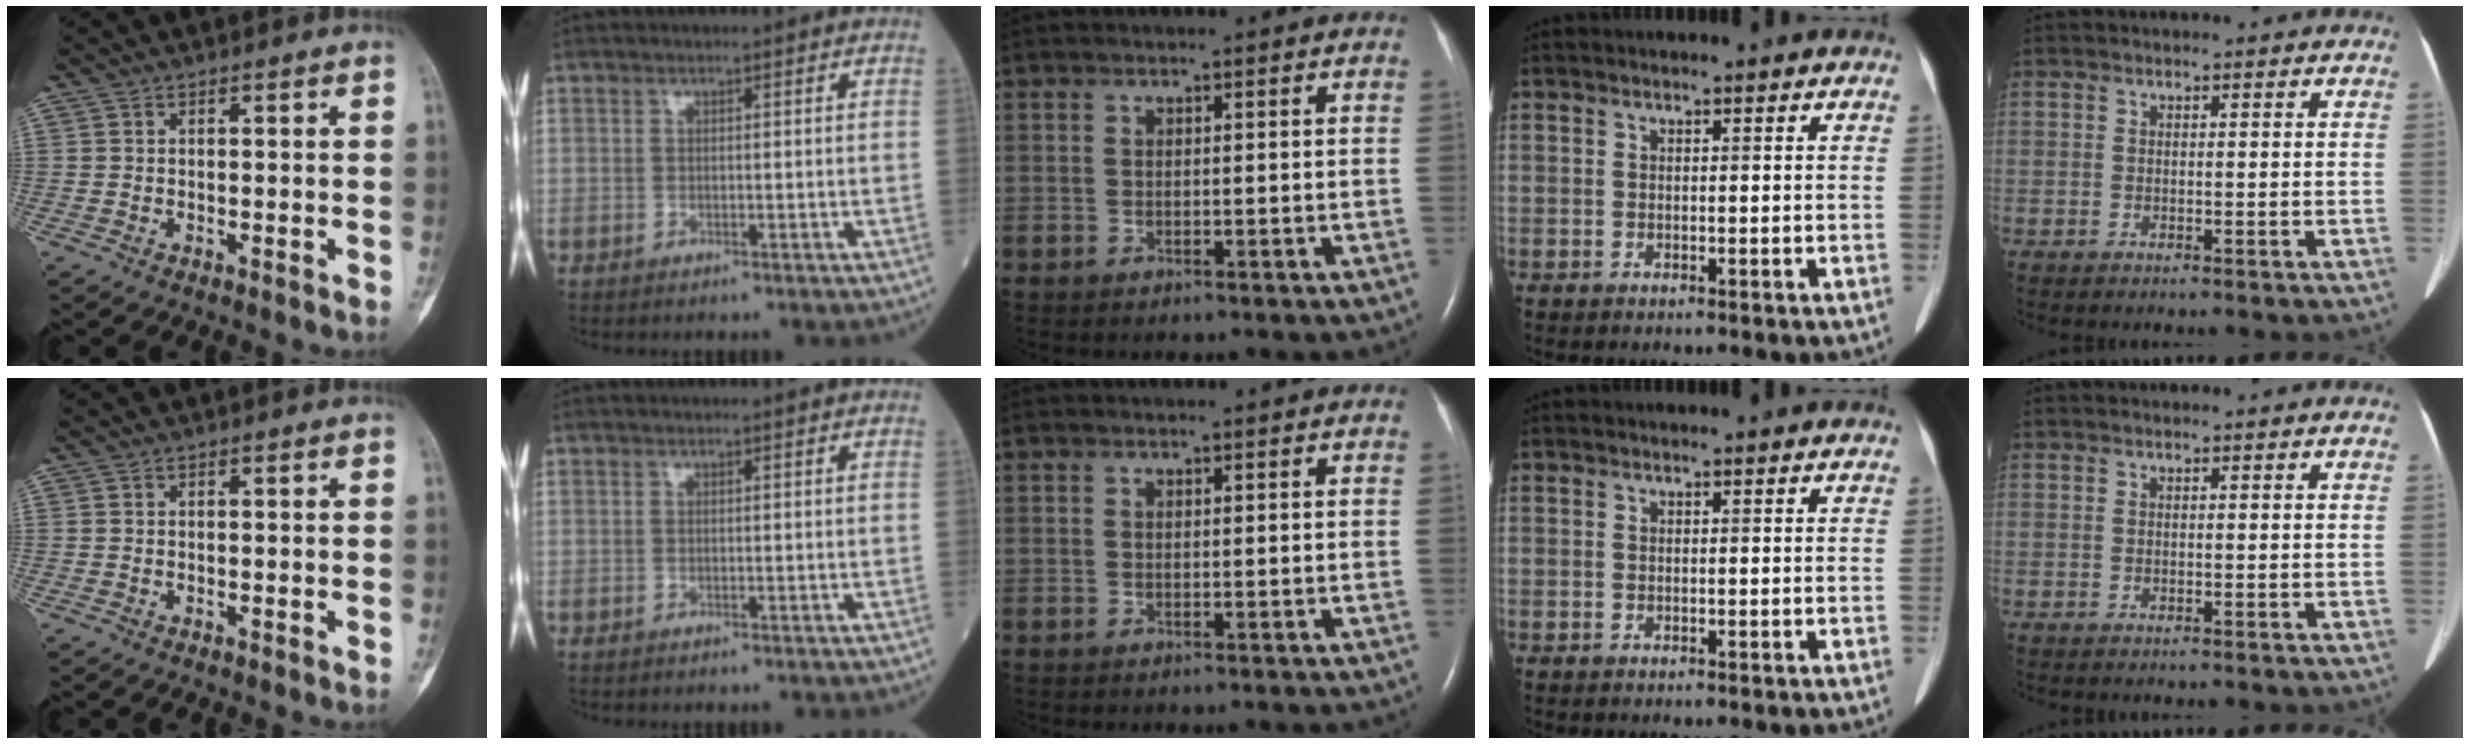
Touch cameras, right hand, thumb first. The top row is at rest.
{}